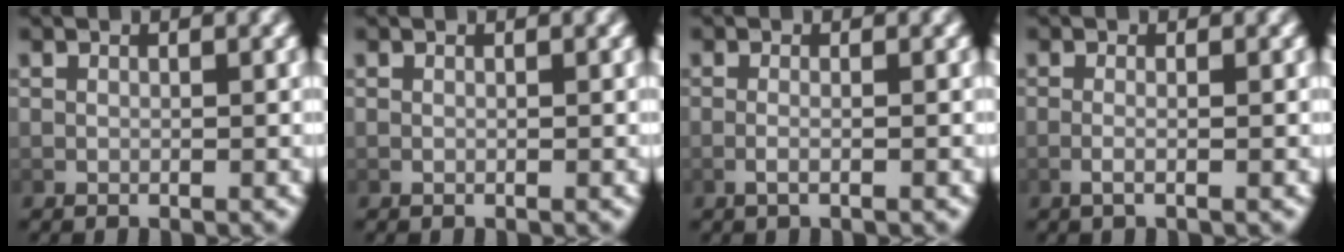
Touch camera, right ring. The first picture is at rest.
{"total": 0.0}
{"total": 1.3, "force": [-0.8, -0.1, 1.0], "torque": [-0.031, -0.009, -0.011]}
{"total": 1.3, "force": [-0.8, 0.0, 1.1], "torque": [-0.034, -0.011, -0.011]}